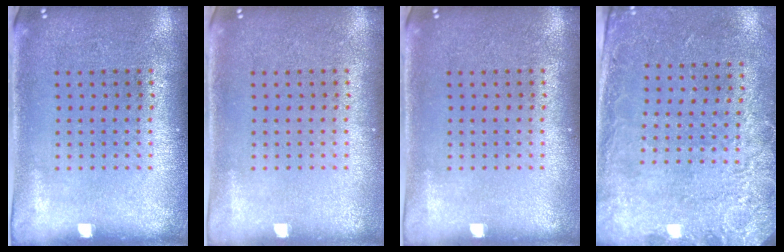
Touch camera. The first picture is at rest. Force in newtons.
{"total": 0.0}
{"total": 0.0}
{"total": 2.6, "press": 2.0, "slide": 1.7}